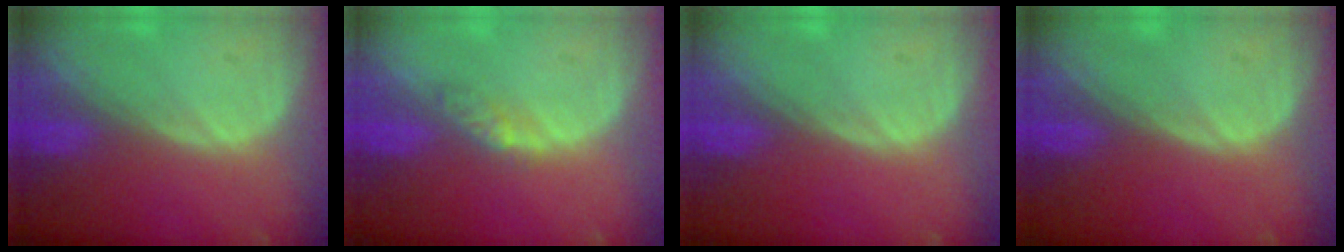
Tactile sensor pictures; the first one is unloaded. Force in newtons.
{"total": 2.6, "press": 2.3, "slide": 1.3}
{"total": 0.0}
{"total": 0.0}